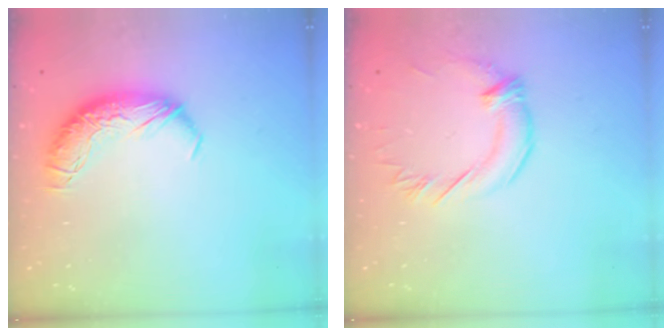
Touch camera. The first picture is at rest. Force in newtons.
{"total": 1.4, "press": 1.2, "slide": 0.7}